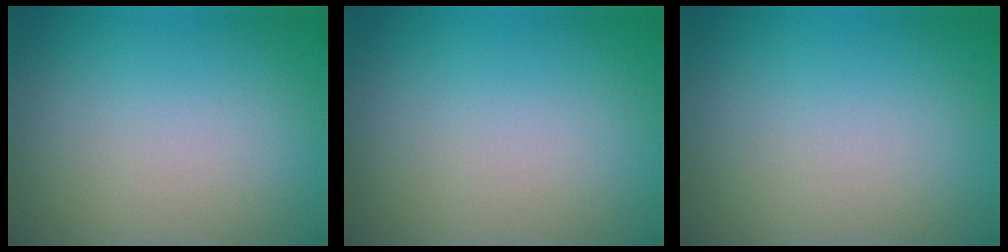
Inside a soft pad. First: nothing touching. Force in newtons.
{"total": 0.0}
{"total": 0.0}